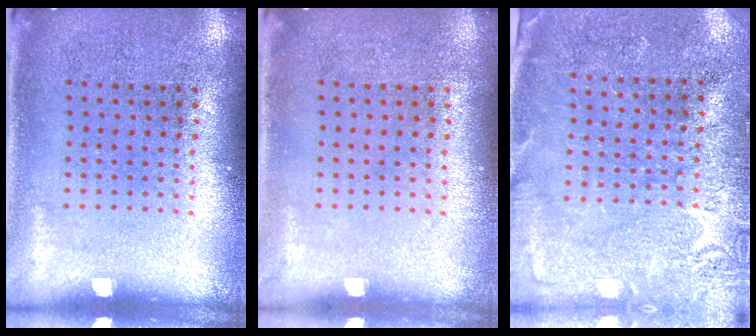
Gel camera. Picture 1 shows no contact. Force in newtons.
{"total": 0.0}
{"total": 2.7, "press": 2.6, "slide": 0.5}